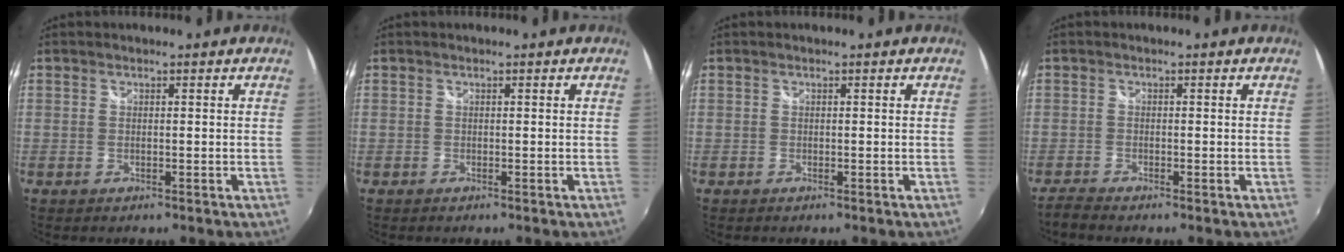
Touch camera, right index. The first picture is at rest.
{"total": 0.0}
{"total": 0.0}
{"total": 1.8, "force": [-1.8, 0.1, 0.3], "torque": [-0.012, -0.005, -0.037]}